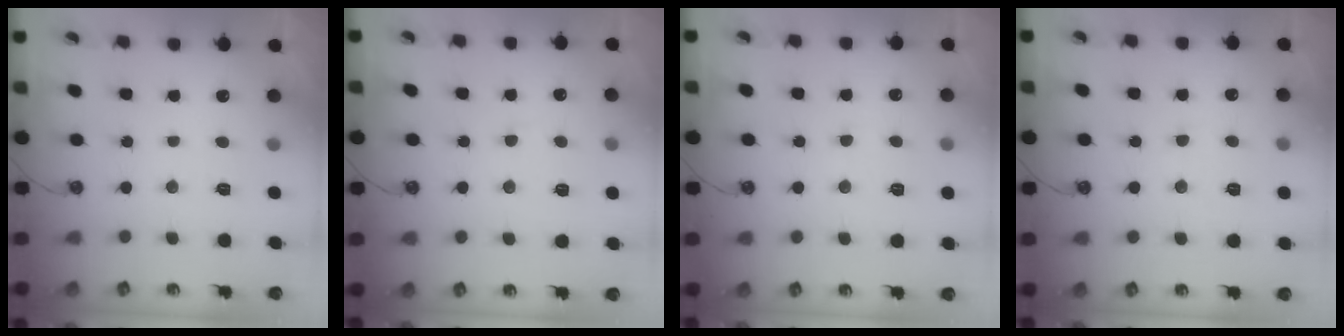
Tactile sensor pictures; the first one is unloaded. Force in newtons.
{"total": 4.0, "press": 3.9, "slide": 1.0}
{"total": 1.6, "press": 1.5, "slide": 0.5}
{"total": 2.5, "press": 2.5, "slide": 0.1}